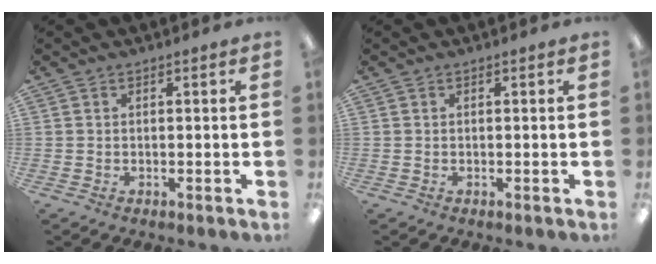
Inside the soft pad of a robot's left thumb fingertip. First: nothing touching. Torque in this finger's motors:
{"motor_torque": [0.00, 0.00, 0.10, 0.09, 0.00]}